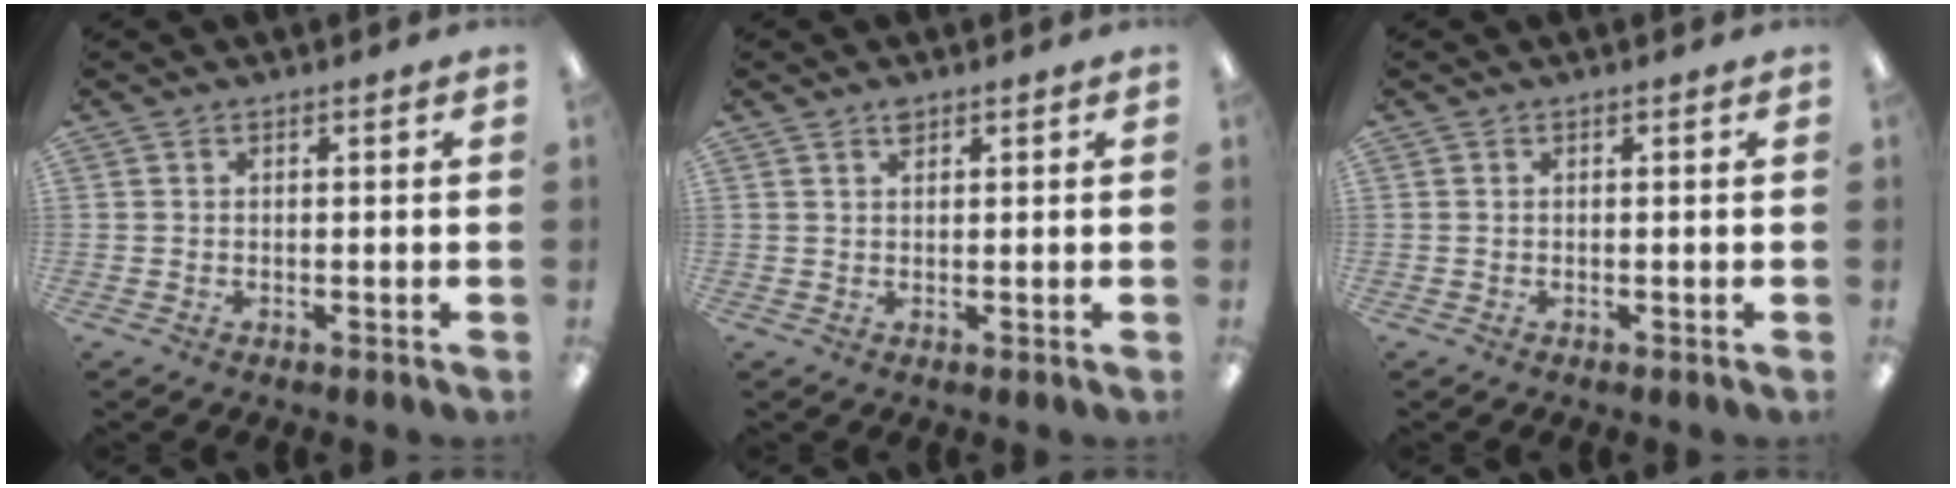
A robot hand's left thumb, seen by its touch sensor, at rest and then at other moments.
{"total": 1.8, "force": [1.3, 0.8, 0.9], "torque": [-0.014, -0.003, 0.022]}
{"total": 0.0}